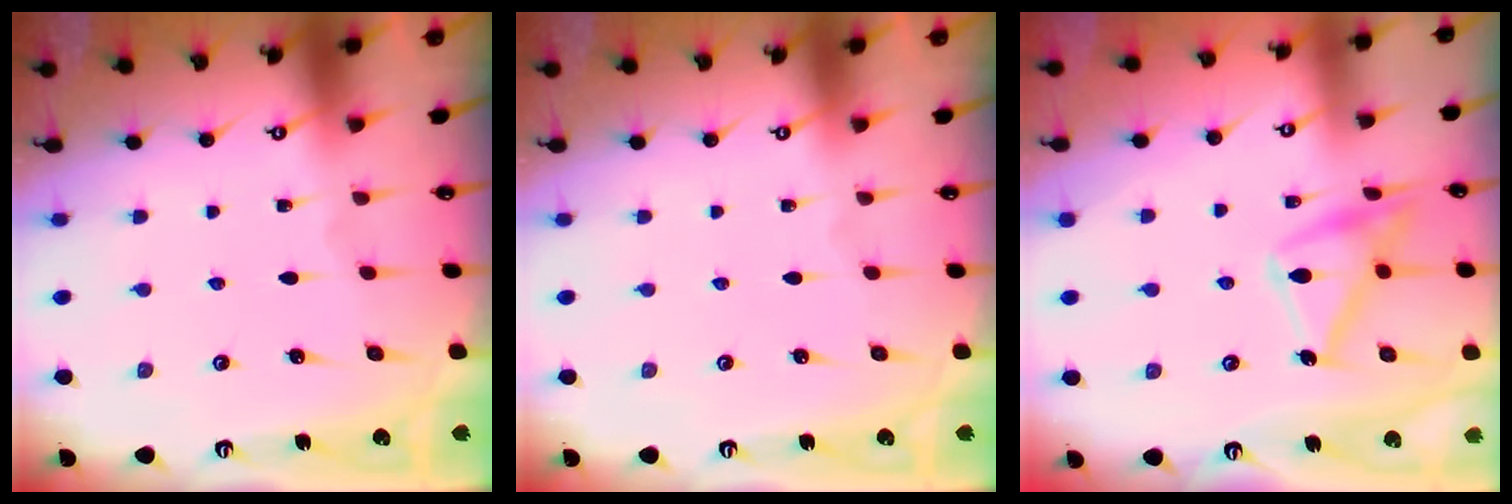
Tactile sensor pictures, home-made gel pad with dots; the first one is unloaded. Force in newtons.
{"total": 0.0}
{"total": 16.5, "press": 16.5, "slide": 1.1}